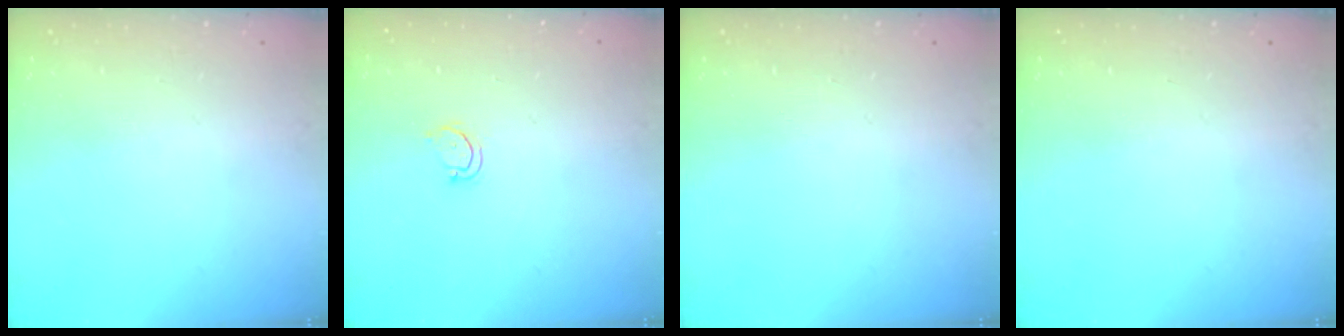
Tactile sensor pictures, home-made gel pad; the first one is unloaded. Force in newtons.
{"total": 2.7, "press": 2.7, "slide": 0.3}
{"total": 0.0}
{"total": 0.0}